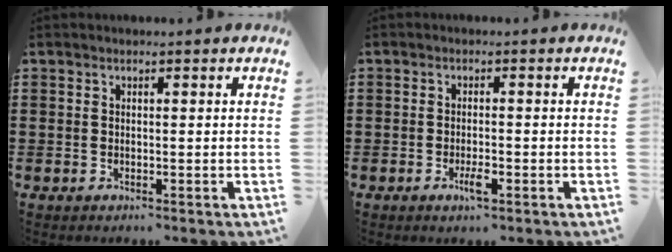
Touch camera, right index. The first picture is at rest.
{"total": 2.8, "force": [-1.2, 0.7, 2.4], "torque": [-0.056, -0.005, -0.026]}